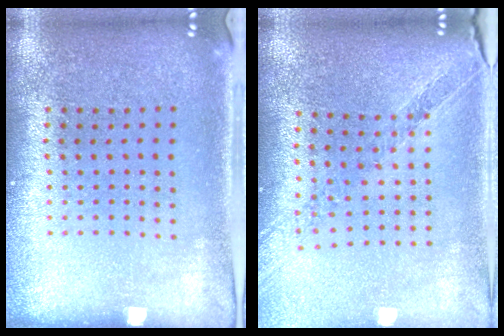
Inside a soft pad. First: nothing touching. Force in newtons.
{"total": 1.2, "press": 1.2, "slide": 0.2}